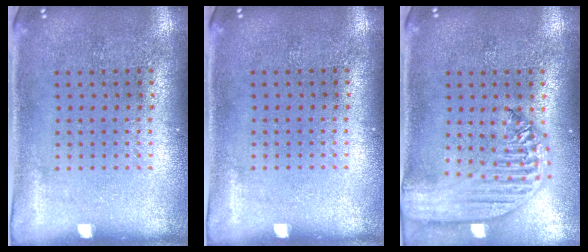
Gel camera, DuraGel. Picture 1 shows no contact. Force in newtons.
{"total": 0.0}
{"total": 2.6, "press": 2.1, "slide": 1.4}